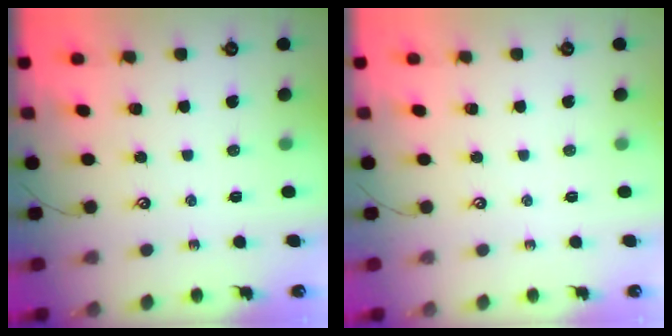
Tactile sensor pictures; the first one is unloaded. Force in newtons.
{"total": 0.0}